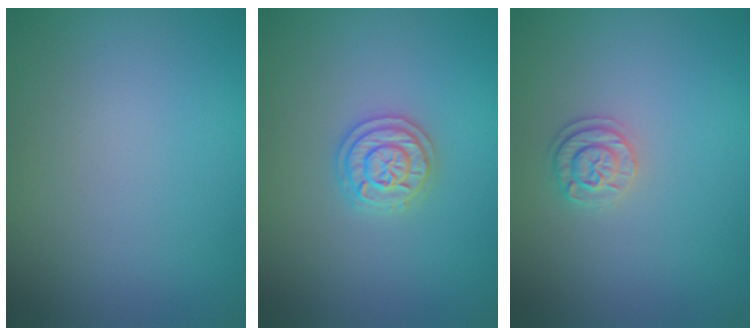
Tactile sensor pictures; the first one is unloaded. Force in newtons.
{"total": 2.3, "press": 2.3, "slide": 0.5}
{"total": 1.7, "press": 1.7, "slide": 0.5}